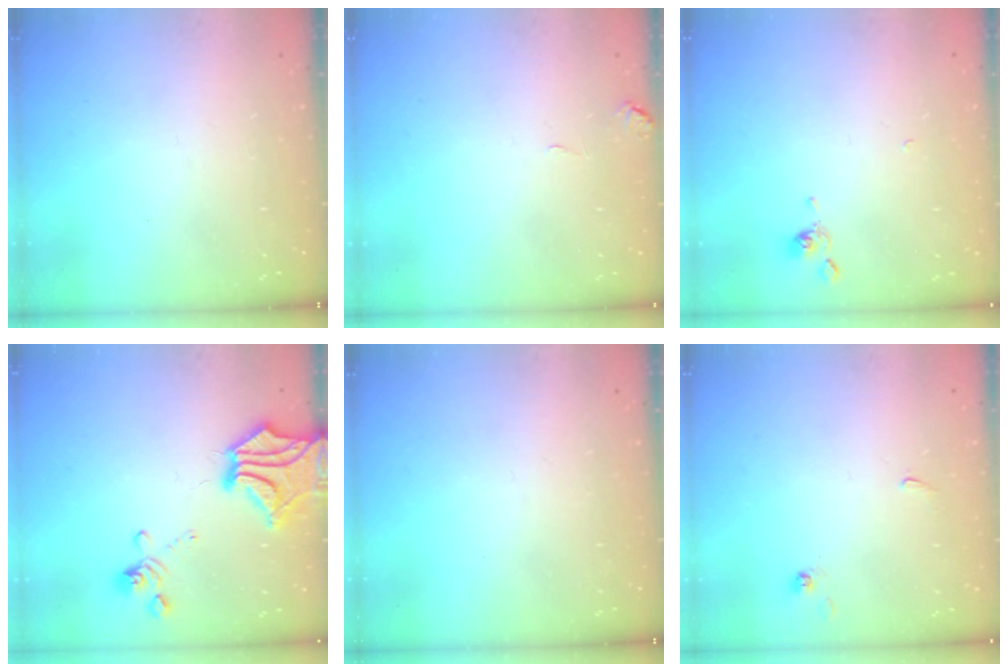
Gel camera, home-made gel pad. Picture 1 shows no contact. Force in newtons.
{"total": 0.5, "press": 0.3, "slide": 0.5}
{"total": 1.7, "press": 1.7, "slide": 0.3}
{"total": 6.3, "press": 5.4, "slide": 3.2}
{"total": 0.0}
{"total": 0.7, "press": 0.6, "slide": 0.3}